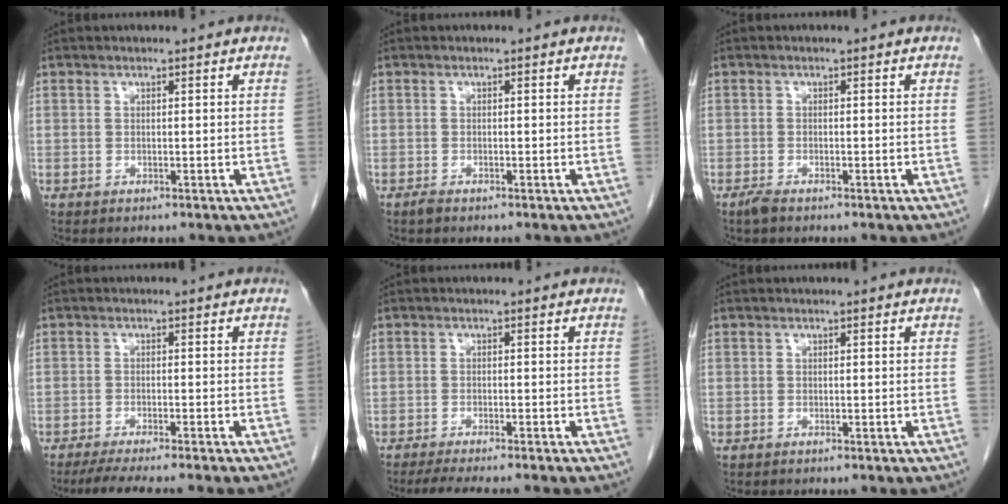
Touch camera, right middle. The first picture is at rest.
{"total": 0.7, "force": [-0.6, 0.2, 0.3], "torque": [-0.012, -0.002, -0.011]}
{"total": 1.3, "force": [-1.1, 0.3, 0.7], "torque": [-0.022, -0.003, -0.020]}
{"total": 7.6, "force": [-6.5, -0.7, 4.0], "torque": [-0.045, -0.019, -0.098]}
{"total": 6.2, "force": [-5.2, -0.4, 3.2], "torque": [-0.039, -0.014, -0.080]}
{"total": 0.0}